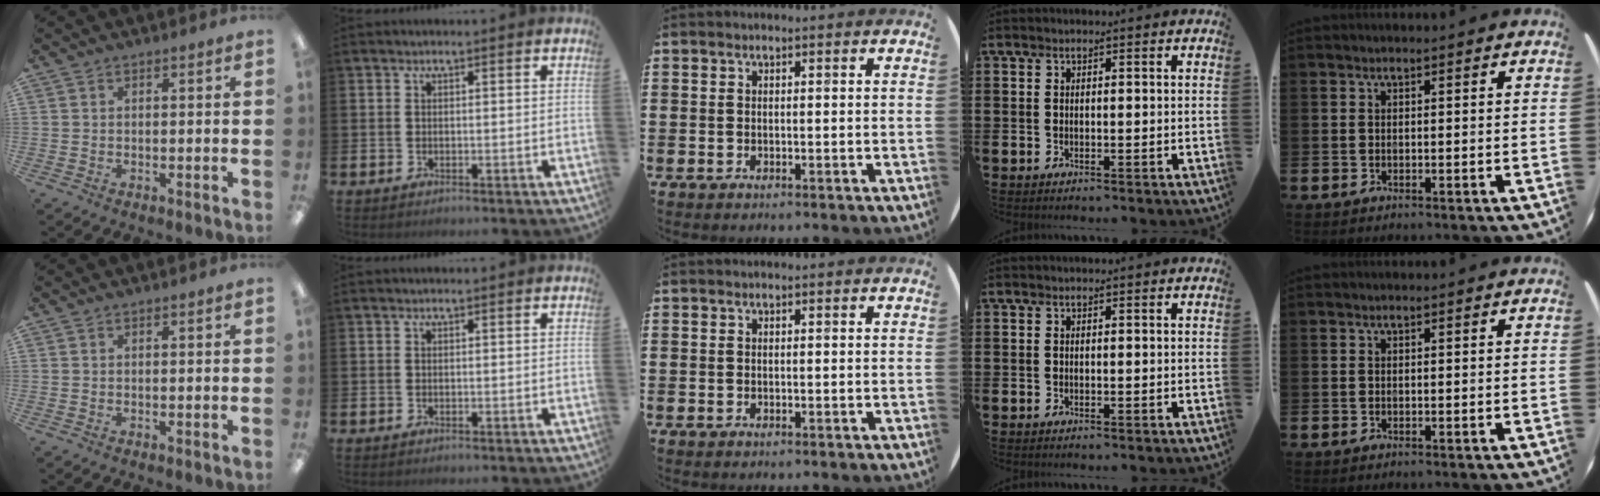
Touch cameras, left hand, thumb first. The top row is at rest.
{}